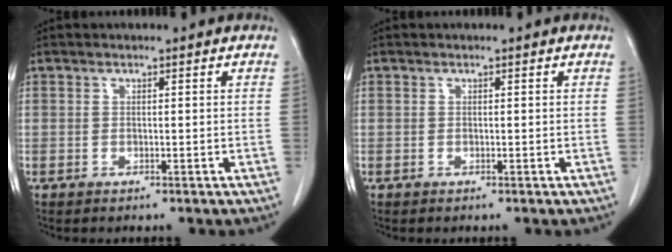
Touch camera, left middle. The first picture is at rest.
{"total": 0.0}